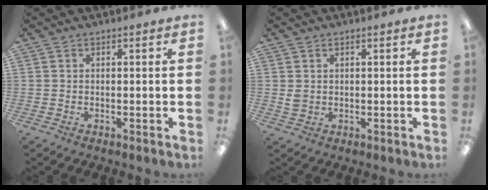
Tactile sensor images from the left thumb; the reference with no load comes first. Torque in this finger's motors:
{"motor_torque": [0.37, 0.36, 0.32, -0.09, 0.00]}